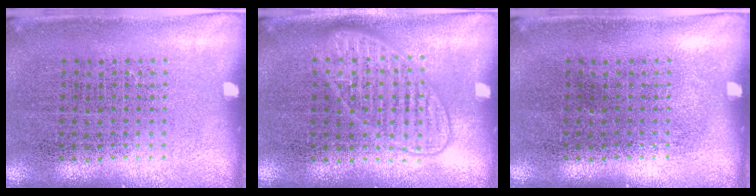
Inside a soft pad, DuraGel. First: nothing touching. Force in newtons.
{"total": 2.7, "press": 2.7, "slide": 0.4}
{"total": 0.0}